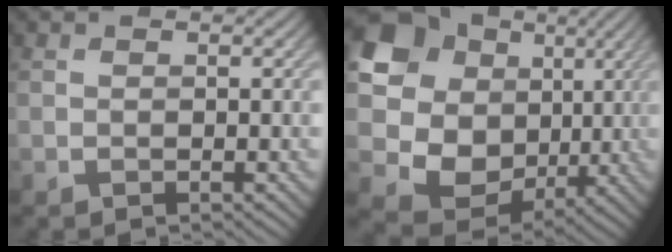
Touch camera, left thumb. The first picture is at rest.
{"total": 15.7, "force": [1.9, 13.3, 8.1], "torque": [-0.199, -0.016, 0.039]}